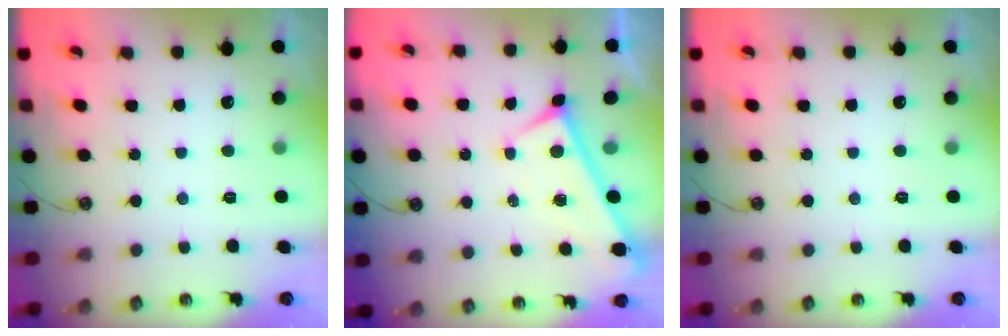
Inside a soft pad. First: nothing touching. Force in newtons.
{"total": 0.0}
{"total": 0.0}